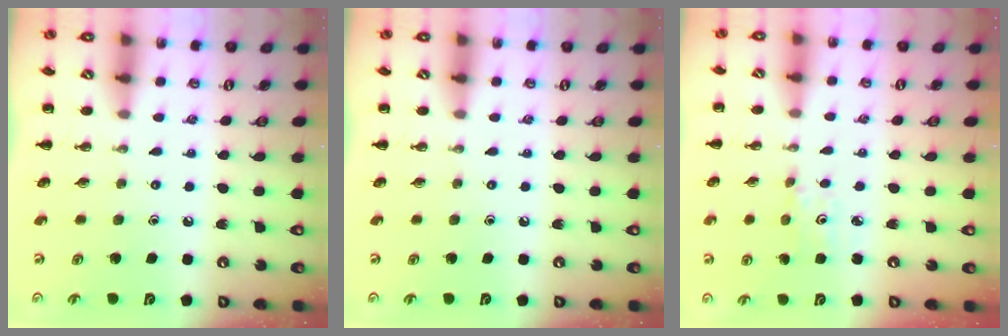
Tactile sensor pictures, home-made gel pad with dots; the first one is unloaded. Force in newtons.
{"total": 0.0}
{"total": 2.7, "press": 2.6, "slide": 0.8}